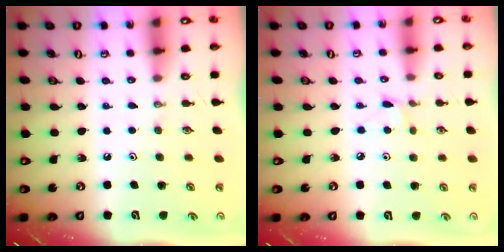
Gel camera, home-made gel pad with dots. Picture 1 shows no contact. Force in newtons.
{"total": 3.7, "press": 3.6, "slide": 0.5}